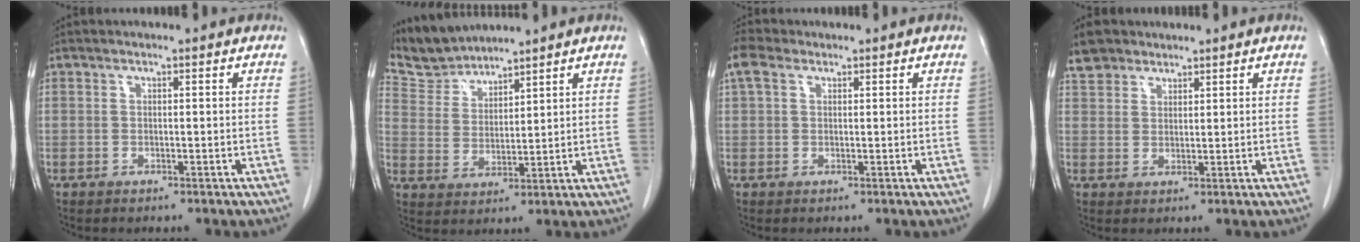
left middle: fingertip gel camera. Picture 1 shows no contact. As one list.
[{"total": 6.3, "force": [6.2, 0.7, -0.6], "torque": [0.000, 0.008, 0.138]}, {"total": 3.3, "force": [1.8, 2.1, 1.8], "torque": [-0.049, 0.025, 0.039]}, {"total": 4.5, "force": [3.4, 2.7, 0.9], "torque": [-0.025, 0.013, 0.069]}]